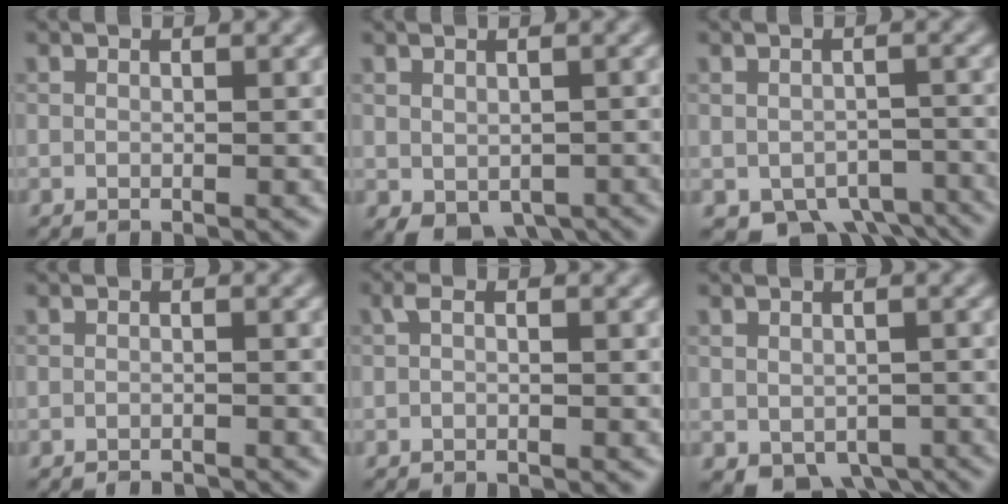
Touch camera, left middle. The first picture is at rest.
{"total": 3.7, "force": [-1.5, 2.4, 2.4], "torque": [-0.033, -0.017, -0.010]}
{"total": 5.2, "force": [-3.3, 3.1, 2.6], "torque": [-0.027, -0.019, -0.044]}
{"total": 1.5, "force": [-1.5, 0.2, 0.2], "torque": [0.005, -0.003, -0.022]}
{"total": 0.8, "force": [-0.2, 0.2, 0.7], "torque": [-0.016, 0.001, -0.004]}
{"total": 4.1, "force": [-1.9, 2.6, 2.4], "torque": [-0.029, -0.017, -0.016]}